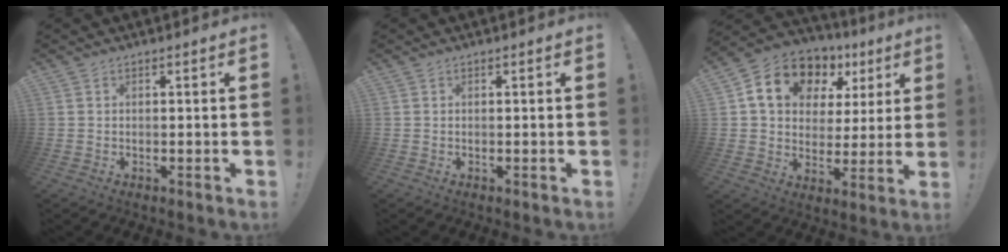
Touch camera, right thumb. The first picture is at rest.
{"total": 0.0}
{"total": 15.7, "force": [7.8, 10.8, 8.3], "torque": [-0.136, -0.032, 0.148]}